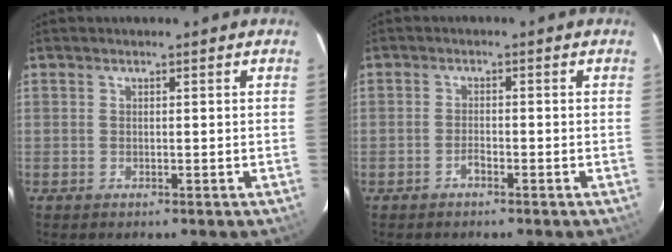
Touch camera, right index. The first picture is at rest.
{"total": 1.4, "force": [-1.1, 0.4, 0.8], "torque": [-0.019, 0.003, -0.023]}